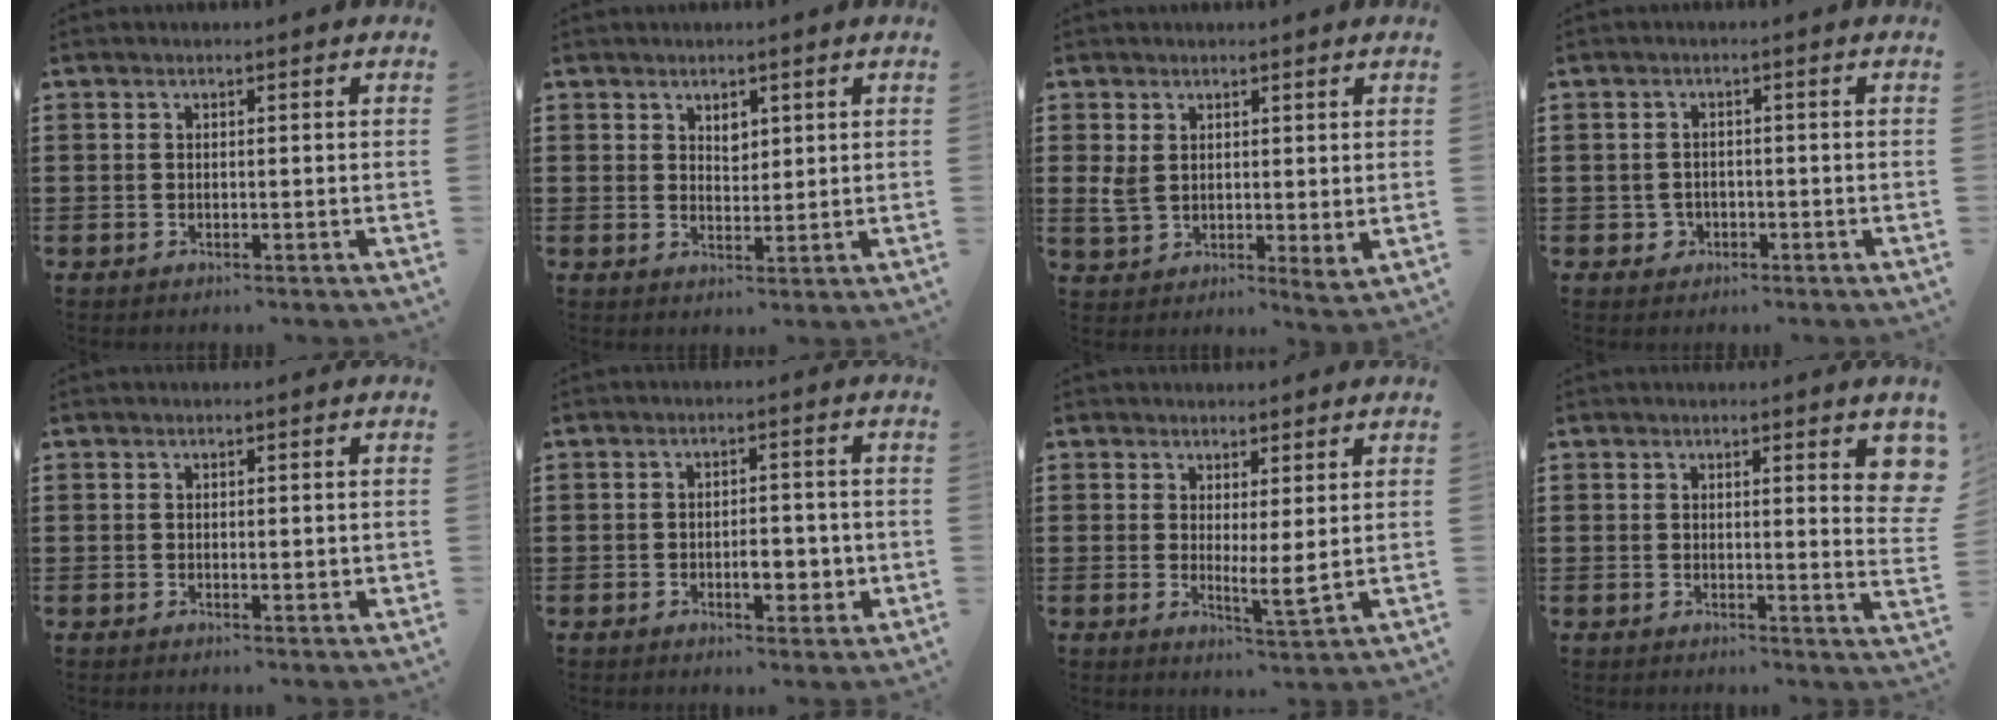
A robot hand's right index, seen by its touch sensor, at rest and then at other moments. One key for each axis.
{"total": 2.3, "fx": 1.5, "fy": 1.4, "fz": 1.1, "tx": -0.017, "ty": 0.001, "tz": 0.027}
{"total": 4.5, "fx": 2.1, "fy": 2.3, "fz": 3.2, "tx": -0.076, "ty": -0.002, "tz": 0.040}
{"total": 1.6, "fx": -0.7, "fy": 1.4, "fz": 0.3, "tx": -0.011, "ty": 0.001, "tz": -0.018}
{"total": 1.0, "fx": -0.1, "fy": 0.2, "fz": 1.0, "tx": -0.017, "ty": -0.002, "tz": -0.002}
{"total": 4.7, "fx": -1.2, "fy": 2.3, "fz": 3.9, "tx": -0.051, "ty": 0.000, "tz": -0.023}
{"total": 3.2, "fx": 1.3, "fy": 0.3, "fz": 2.9, "tx": -0.051, "ty": -0.011, "tz": 0.024}
{"total": 3.0, "fx": 1.6, "fy": 0.5, "fz": 2.5, "tx": -0.037, "ty": -0.006, "tz": 0.026}